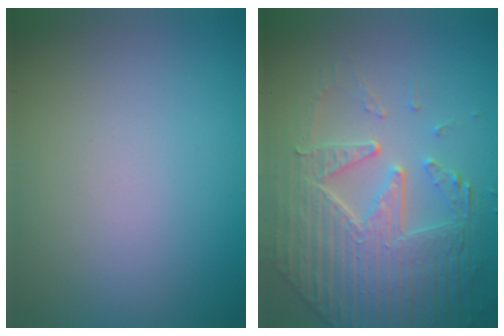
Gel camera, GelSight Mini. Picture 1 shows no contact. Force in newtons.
{"total": 7.6, "press": 5.5, "slide": 5.2}